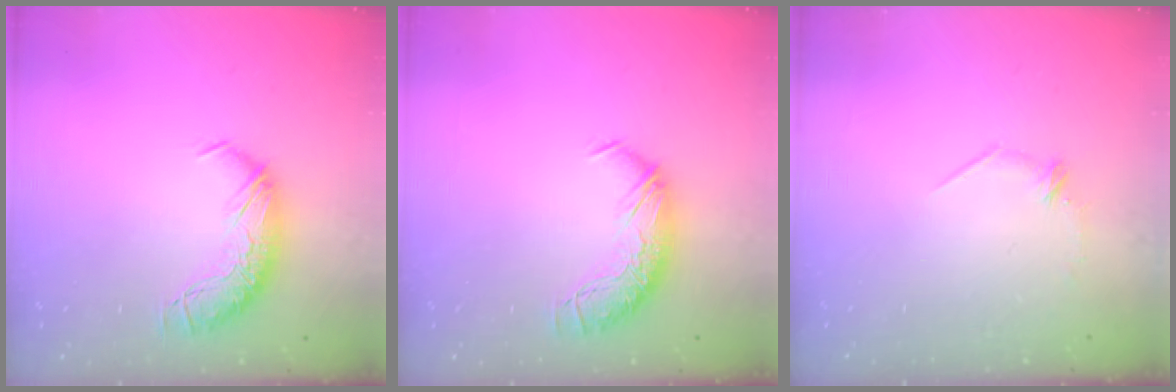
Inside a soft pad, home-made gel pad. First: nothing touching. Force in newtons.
{"total": 0.0}
{"total": 6.8, "press": 6.7, "slide": 0.8}